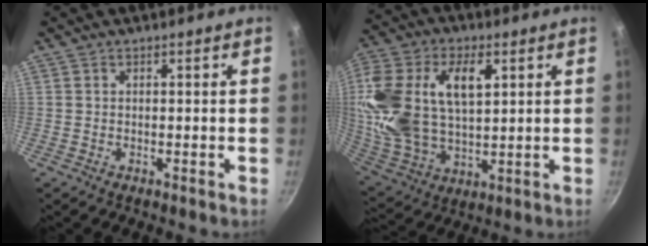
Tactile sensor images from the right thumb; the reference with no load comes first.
{"total": 22.3, "force": [5.7, 13.2, 17.1], "torque": [-0.345, -0.007, 0.109]}